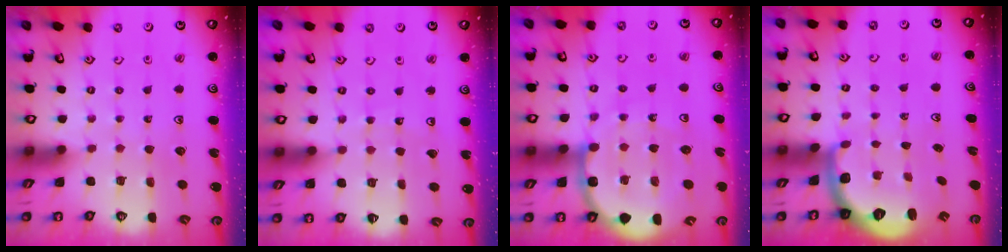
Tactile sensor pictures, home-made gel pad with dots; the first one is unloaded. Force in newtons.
{"total": 4.1, "press": 4.0, "slide": 0.7}
{"total": 12.4, "press": 12.1, "slide": 2.4}
{"total": 1.9, "press": 1.8, "slide": 0.4}